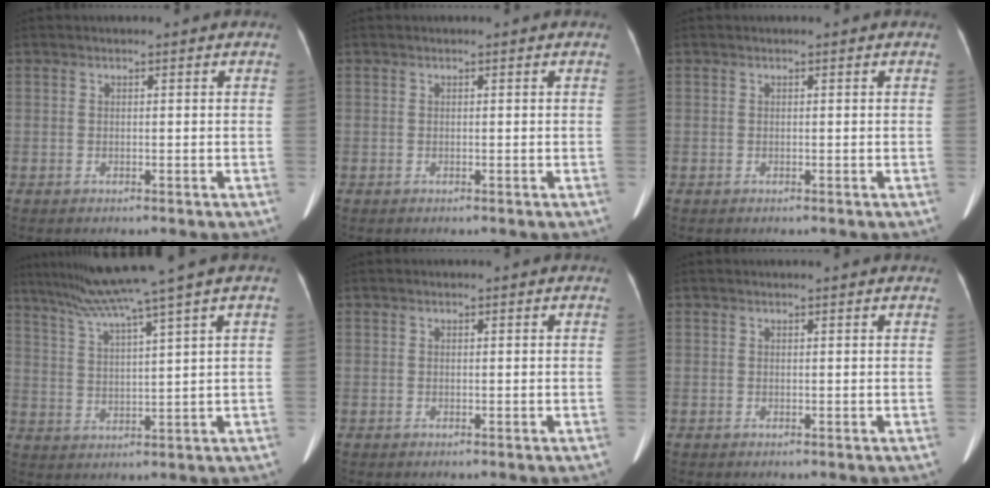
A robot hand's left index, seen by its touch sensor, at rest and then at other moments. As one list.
[{"total": 0.0}, {"total": 0.0}, {"total": 11.7, "force": [8.7, -2.6, 7.4], "torque": [-0.125, 0.013, 0.144]}, {"total": 0.0}, {"total": 1.5, "force": [1.4, 0.1, 0.5], "torque": [-0.011, 0.010, 0.016]}]